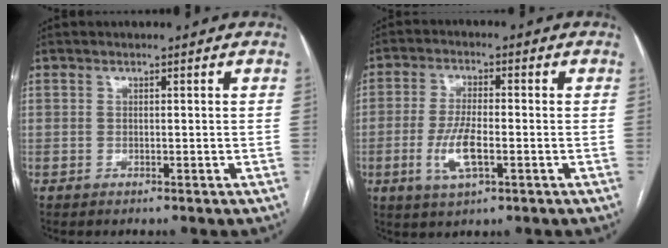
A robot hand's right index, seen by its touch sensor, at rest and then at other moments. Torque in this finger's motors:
{"motor_torque": [0.55, -0.55, 0.02, 0.01]}